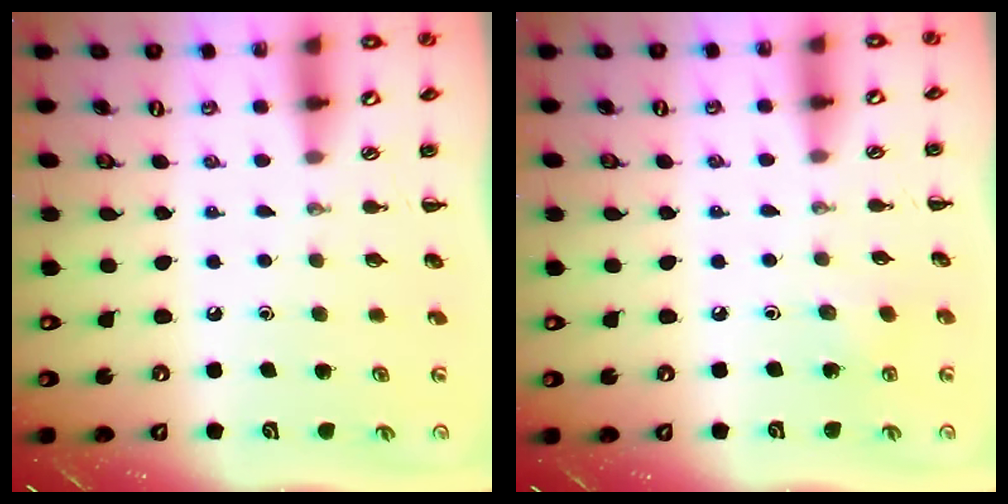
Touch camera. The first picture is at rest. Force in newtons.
{"total": 2.6, "press": 2.4, "slide": 0.8}